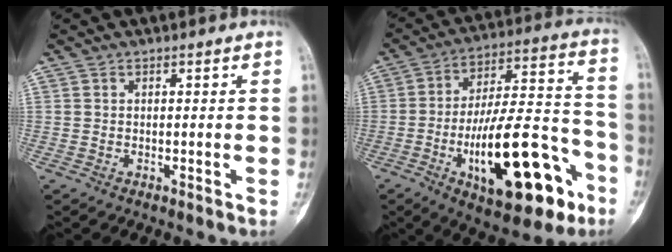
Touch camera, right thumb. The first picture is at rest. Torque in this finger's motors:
{"motor_torque": [2.25, 2.75, 2.10, -0.67, 0.27]}